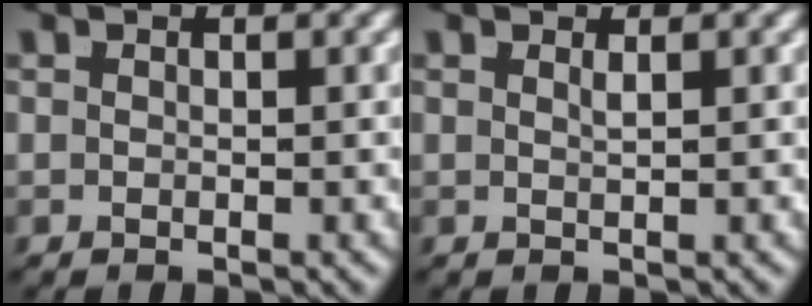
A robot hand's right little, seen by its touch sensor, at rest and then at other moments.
{"total": 1.0, "force": [0.3, -0.9, 0.4], "torque": [-0.002, -0.006, 0.010]}